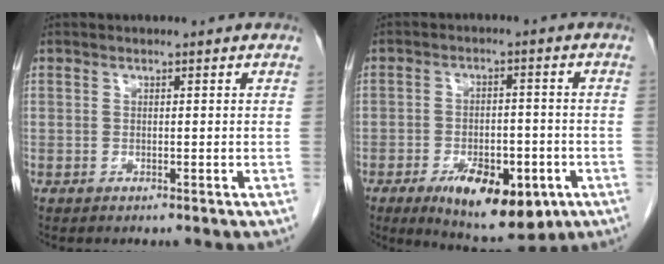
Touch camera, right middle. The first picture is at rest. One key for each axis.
{"total": 12.5, "fx": -6.0, "fy": 5.2, "fz": 9.6, "tx": -0.140, "ty": -0.009, "tz": -0.081}